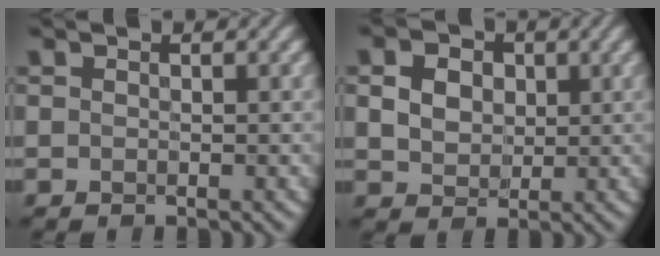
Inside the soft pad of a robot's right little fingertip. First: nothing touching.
{"total": 4.1, "force": [0.8, 3.2, 2.4], "torque": [-0.066, 0.009, 0.015]}